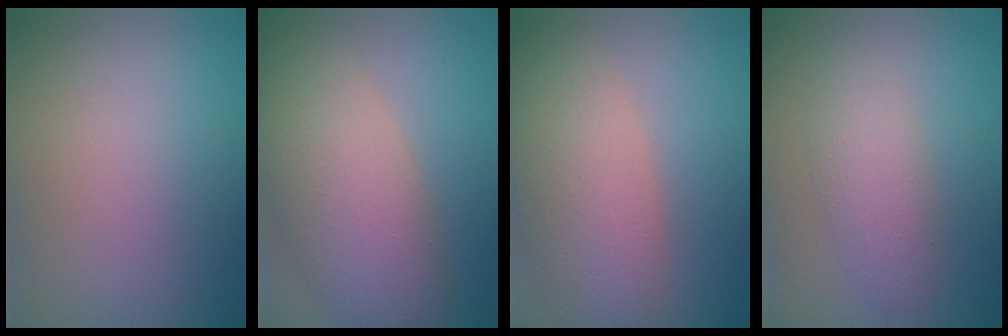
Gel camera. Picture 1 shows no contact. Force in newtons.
{"total": 8.3, "press": 8.2, "slide": 0.7}
{"total": 6.8, "press": 6.8, "slide": 0.7}
{"total": 2.0, "press": 1.9, "slide": 0.2}